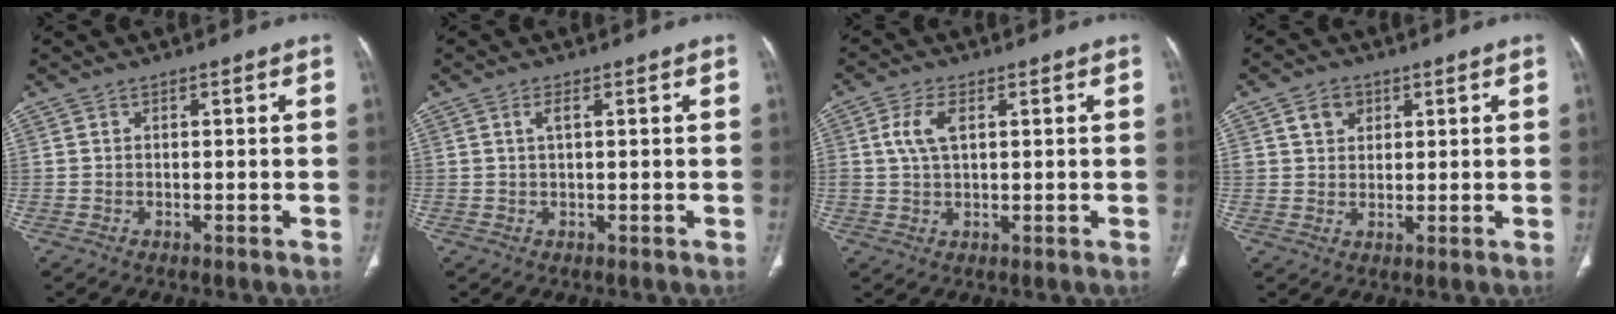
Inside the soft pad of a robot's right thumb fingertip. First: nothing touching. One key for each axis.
{"total": 1.4, "fx": 0.4, "fy": 0.4, "fz": 1.3, "tx": -0.030, "ty": 0.003, "tz": 0.008}
{"total": 5.2, "fx": 1.4, "fy": 2.8, "fz": 4.2, "tx": -0.095, "ty": 0.005, "tz": 0.026}
{"total": 4.9, "fx": 1.9, "fy": 4.1, "fz": 1.8, "tx": -0.005, "ty": -0.005, "tz": 0.031}